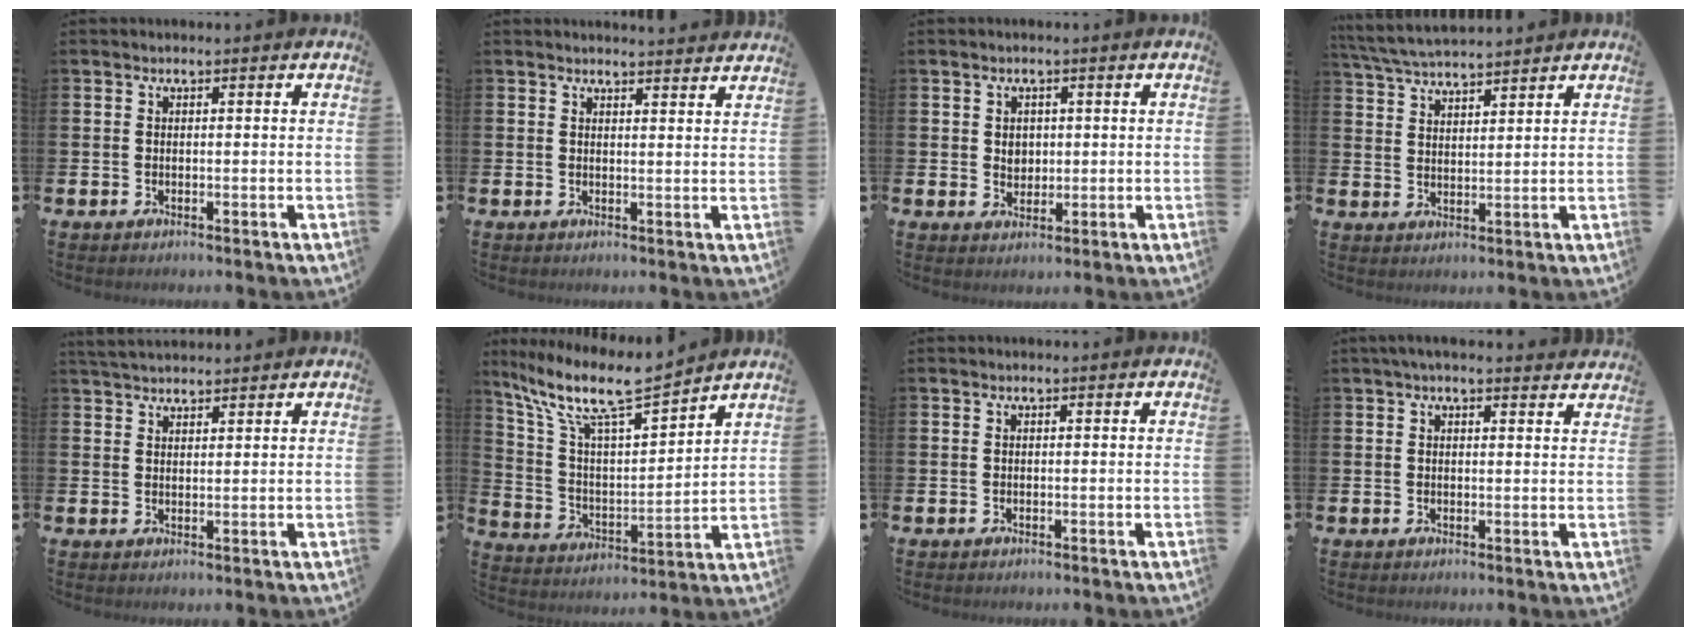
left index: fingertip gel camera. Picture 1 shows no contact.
{"total": 2.5, "force": [2.5, -0.2, -0.2], "torque": [0.013, -0.021, 0.043]}
{"total": 2.2, "force": [0.9, 1.8, 0.9], "torque": [-0.004, 0.002, 0.012]}
{"total": 5.0, "force": [4.9, 0.3, 1.0], "torque": [-0.041, -0.022, 0.090]}
{"total": 3.2, "force": [3.1, 0.6, 0.5], "torque": [-0.015, -0.010, 0.059]}
{"total": 10.6, "force": [8.9, 1.8, 5.4], "torque": [-0.150, -0.053, 0.150]}
{"total": 0.0}
{"total": 2.4, "force": [2.3, 0.2, 0.8], "torque": [-0.019, -0.005, 0.040]}